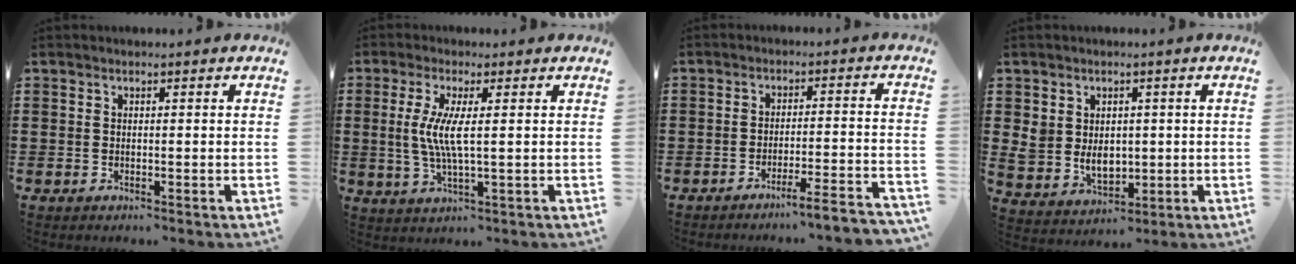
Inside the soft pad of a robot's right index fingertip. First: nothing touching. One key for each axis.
{"total": 5.8, "fx": 0.5, "fy": 0.6, "fz": 5.7, "tx": -0.123, "ty": -0.011, "tz": 0.003}
{"total": 4.6, "fx": -4.1, "fy": -0.6, "fz": 2.0, "tx": -0.033, "ty": -0.016, "tz": -0.079}
{"total": 5.1, "fx": 0.5, "fy": 4.4, "fz": 2.5, "tx": -0.054, "ty": 0.009, "tz": 0.010}